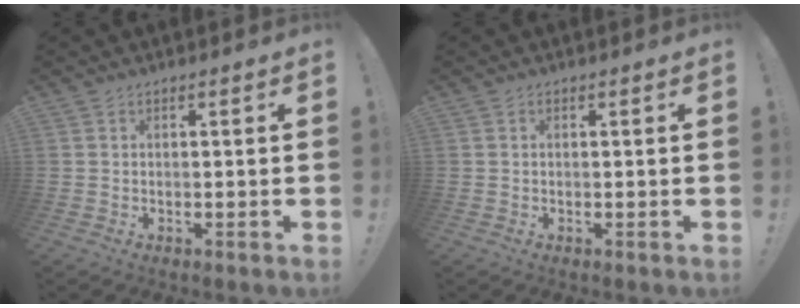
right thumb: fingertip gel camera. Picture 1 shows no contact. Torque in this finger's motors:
{"motor_torque": [-0.19, 0.12, 0.15, -0.07, -0.01]}